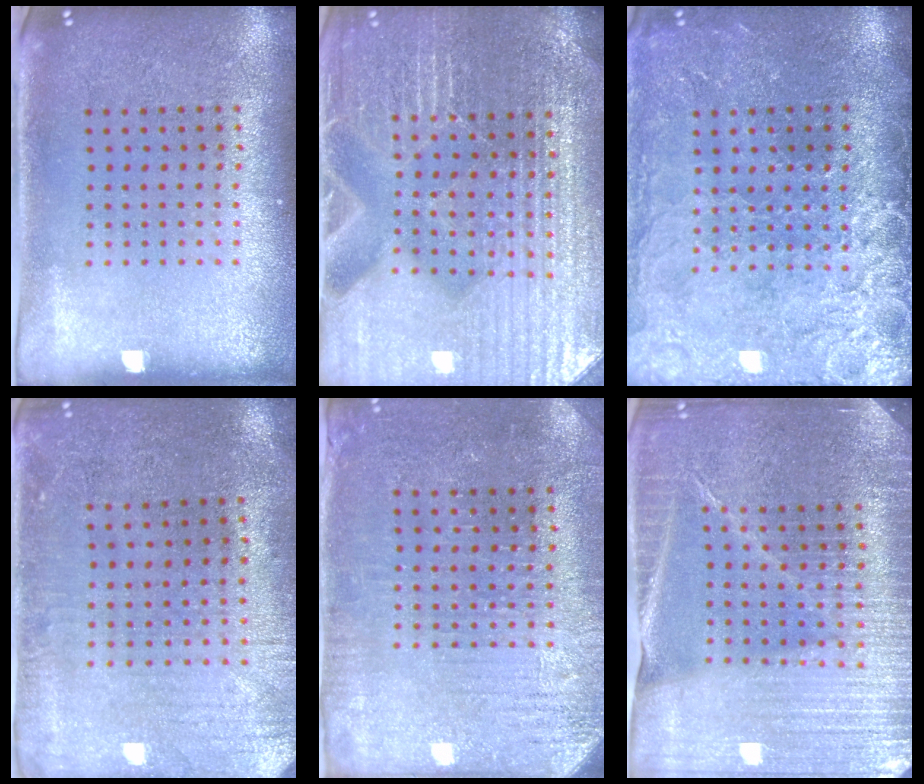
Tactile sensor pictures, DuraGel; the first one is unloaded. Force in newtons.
{"total": 5.0, "press": 4.7, "slide": 1.7}
{"total": 3.8, "press": 3.4, "slide": 1.7}
{"total": 0.5, "press": 0.3, "slide": 0.5}
{"total": 3.0, "press": 2.8, "slide": 0.8}
{"total": 4.3, "press": 4.1, "slide": 1.5}